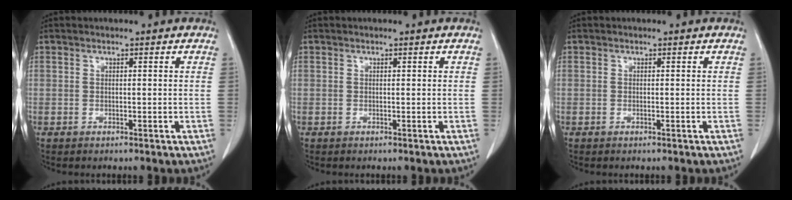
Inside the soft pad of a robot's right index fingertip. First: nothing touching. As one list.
[{"total": 0.0}, {"total": 0.0}]